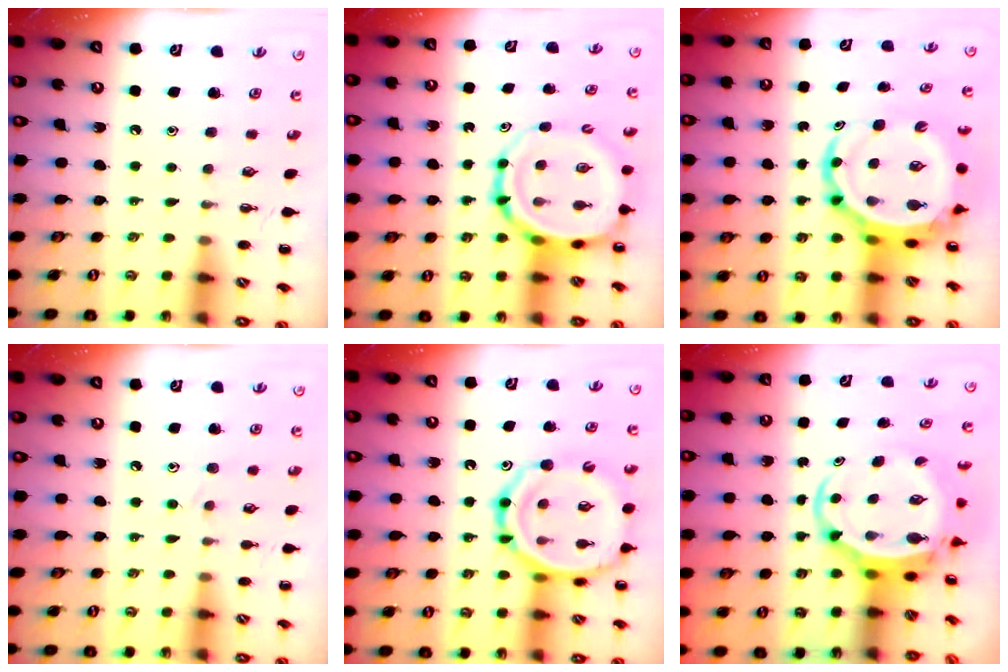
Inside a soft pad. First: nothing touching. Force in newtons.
{"total": 12.8, "press": 12.4, "slide": 3.3}
{"total": 9.0, "press": 8.6, "slide": 2.5}
{"total": 6.4, "press": 6.1, "slide": 2.2}
{"total": 20.0, "press": 19.7, "slide": 3.4}
{"total": 8.5, "press": 8.1, "slide": 2.4}